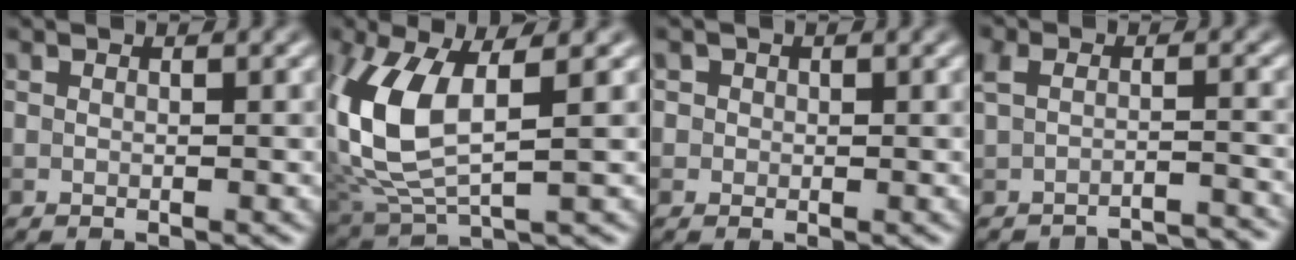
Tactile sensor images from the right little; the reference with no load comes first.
{"total": 8.9, "force": [0.9, 4.1, 7.8], "torque": [-0.197, -0.005, 0.020]}
{"total": 1.1, "force": [0.2, 1.0, 0.3], "torque": [0.003, -0.001, 0.004]}
{"total": 4.4, "force": [-3.9, 1.3, 1.7], "torque": [-0.028, -0.016, -0.057]}